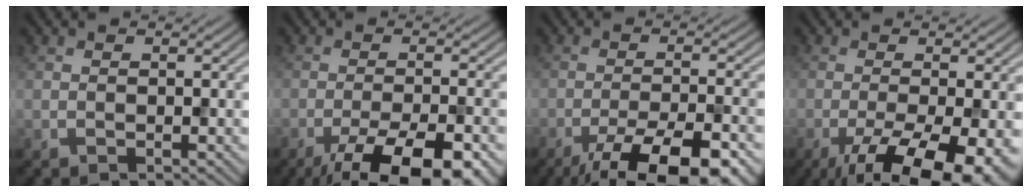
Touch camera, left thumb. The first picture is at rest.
{"total": 12.2, "force": [-7.9, 3.5, 8.6], "torque": [-0.140, -0.022, -0.107]}
{"total": 13.2, "force": [-9.2, 3.5, 8.9], "torque": [-0.148, -0.022, -0.127]}
{"total": 12.2, "force": [-5.6, 3.7, 10.2], "torque": [-0.171, -0.014, -0.081]}